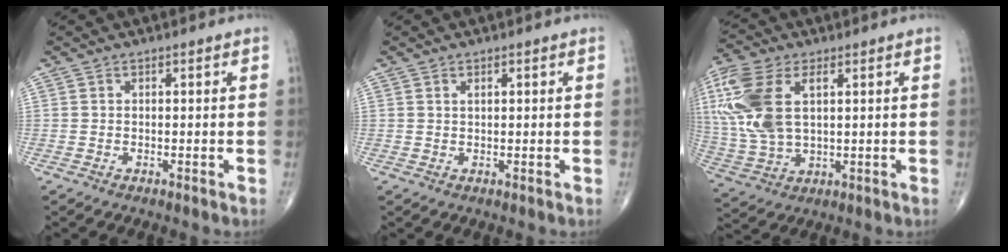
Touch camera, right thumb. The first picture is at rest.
{"total": 1.0, "force": [0.5, 0.4, 0.7], "torque": [-0.010, 0.001, 0.008]}
{"total": 16.5, "force": [4.4, 9.0, 13.0], "torque": [-0.307, -0.001, 0.087]}